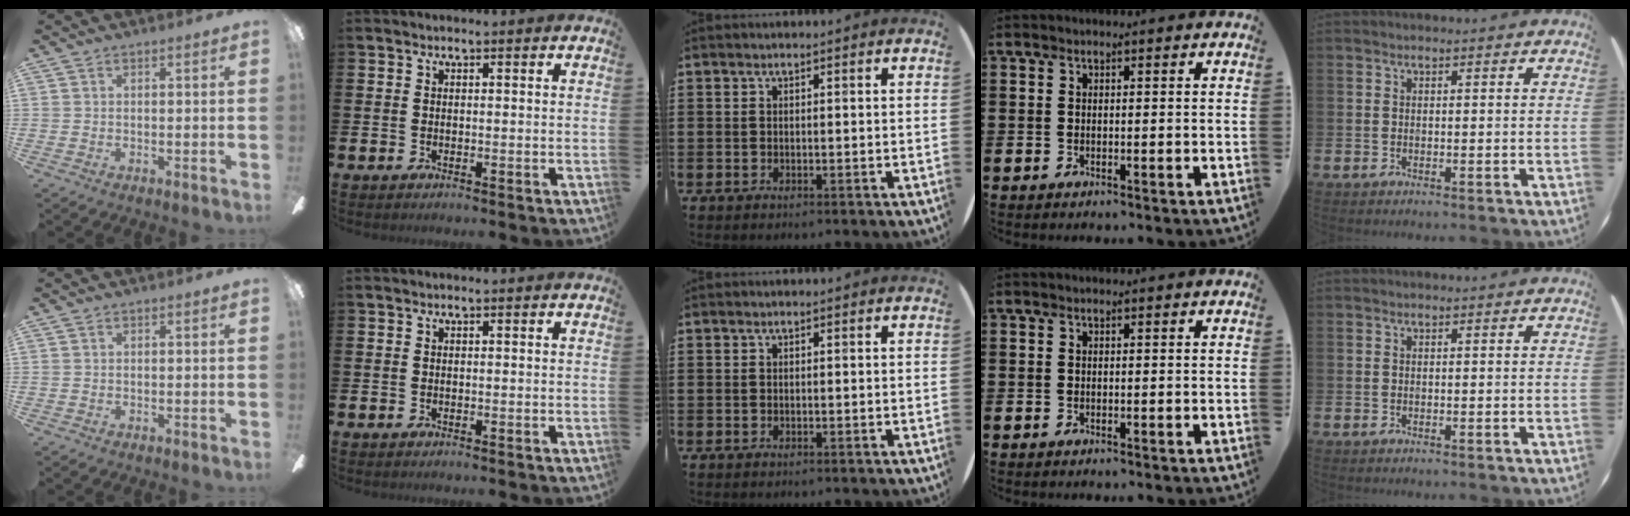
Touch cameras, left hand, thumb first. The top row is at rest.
{}